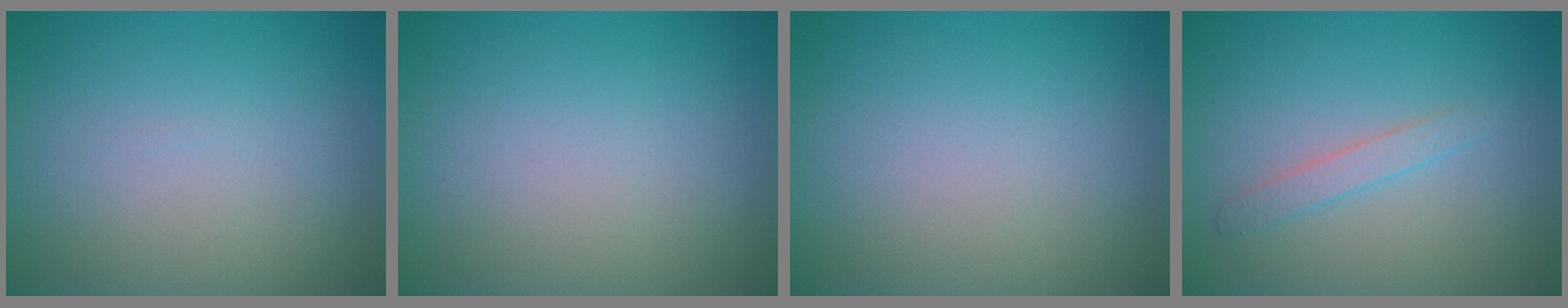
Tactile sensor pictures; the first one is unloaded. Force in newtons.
{"total": 0.0}
{"total": 0.0}
{"total": 1.4, "press": 1.4, "slide": 0.1}